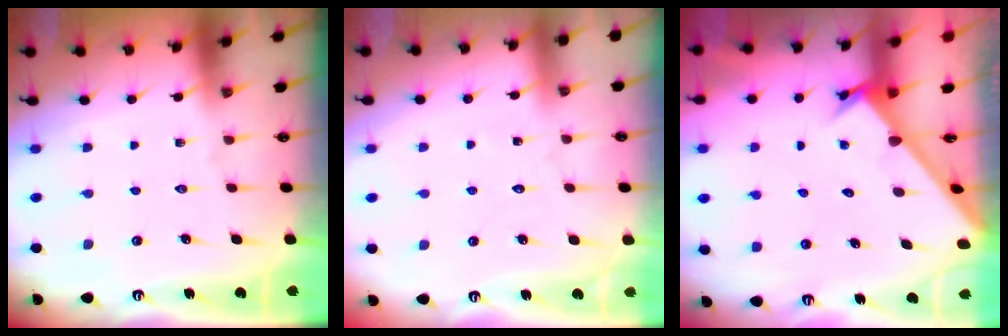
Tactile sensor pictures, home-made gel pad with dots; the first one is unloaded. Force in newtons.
{"total": 2.6, "press": 2.6, "slide": 0.2}
{"total": 2.5, "press": 2.5, "slide": 0.3}